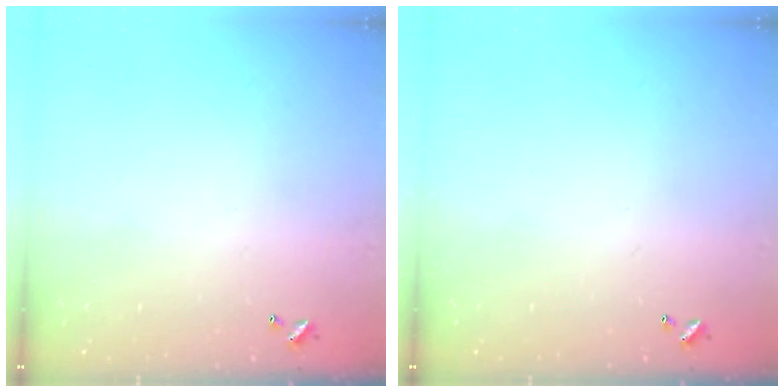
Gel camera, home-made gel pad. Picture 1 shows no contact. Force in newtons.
{"total": 0.0}